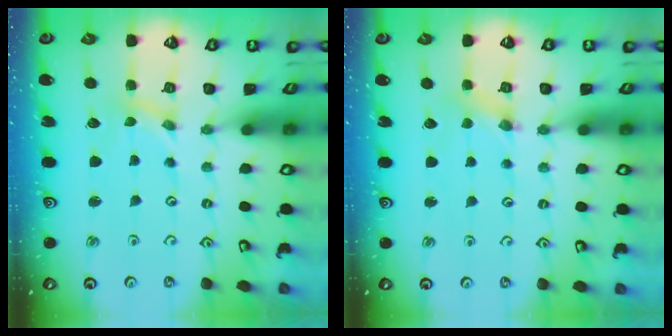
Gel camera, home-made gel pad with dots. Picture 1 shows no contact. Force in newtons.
{"total": 2.5, "press": 2.5, "slide": 0.3}